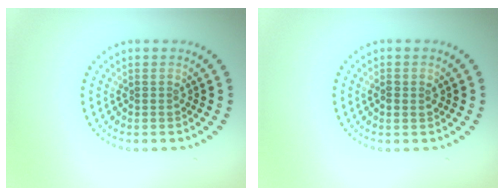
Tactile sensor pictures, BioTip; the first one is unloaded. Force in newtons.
{"total": 1.3, "press": 1.2, "slide": 0.2}